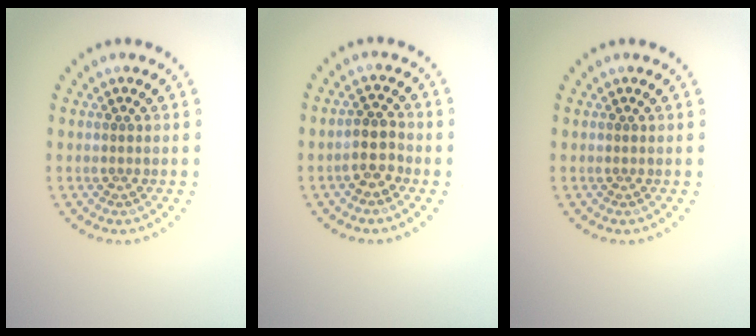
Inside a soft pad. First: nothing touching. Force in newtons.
{"total": 2.3, "press": 2.1, "slide": 1.0}
{"total": 0.0}